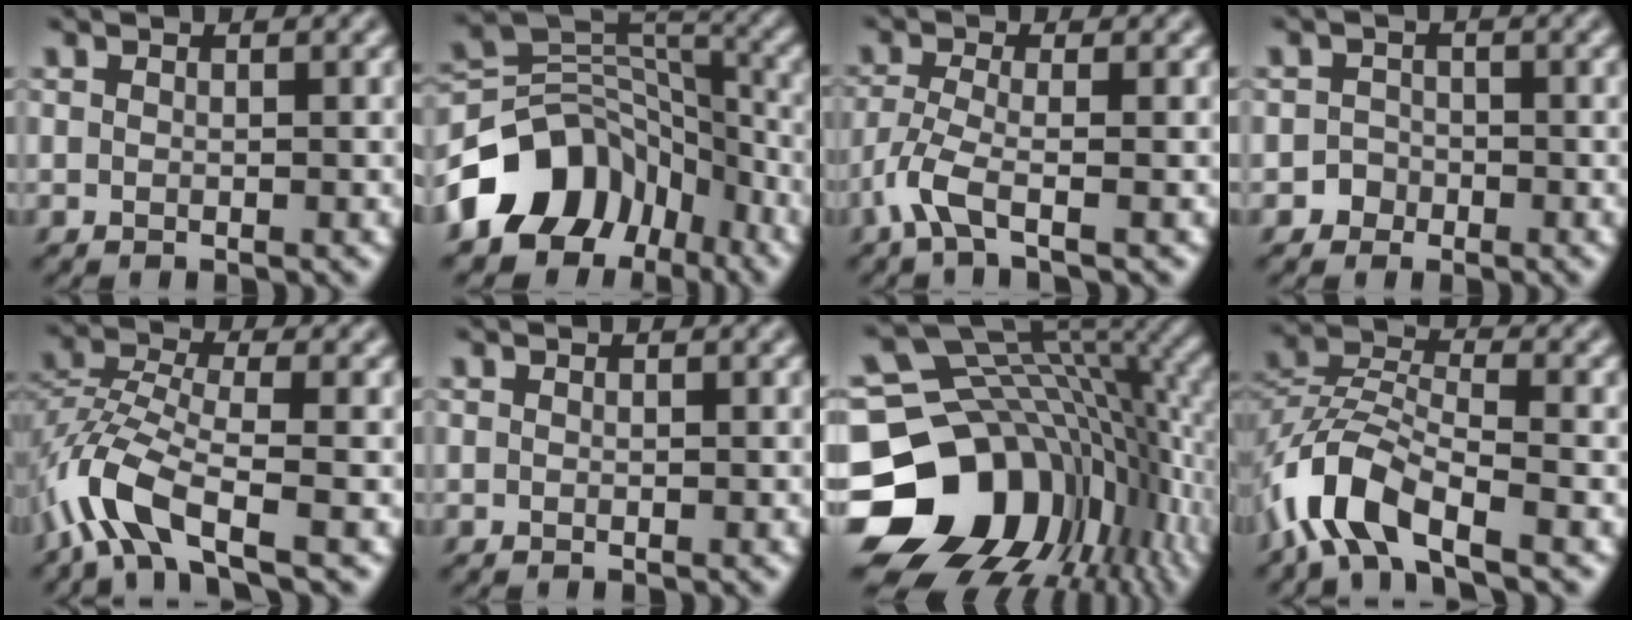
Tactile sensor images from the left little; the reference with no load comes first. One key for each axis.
{"total": 9.0, "fx": -5.2, "fy": 6.5, "fz": 3.4, "tx": -0.045, "ty": 0.012, "tz": -0.105}
{"total": 3.2, "fx": -1.9, "fy": 0.5, "fz": 2.5, "tx": -0.065, "ty": -0.002, "tz": -0.048}
{"total": 1.3, "fx": -0.7, "fy": 1.1, "fz": 0.0, "tx": 0.016, "ty": 0.003, "tz": -0.018}
{"total": 6.3, "fx": -3.6, "fy": 2.1, "fz": 4.7, "tx": -0.103, "ty": 0.003, "tz": -0.086}
{"total": 0.0}
{"total": 17.2, "fx": -3.9, "fy": 13.3, "fz": 10.1, "tx": -0.201, "ty": -0.022, "tz": -0.053}
{"total": 6.8, "fx": -4.3, "fy": 2.6, "fz": 4.6, "tx": -0.089, "ty": 0.005, "tz": -0.092}